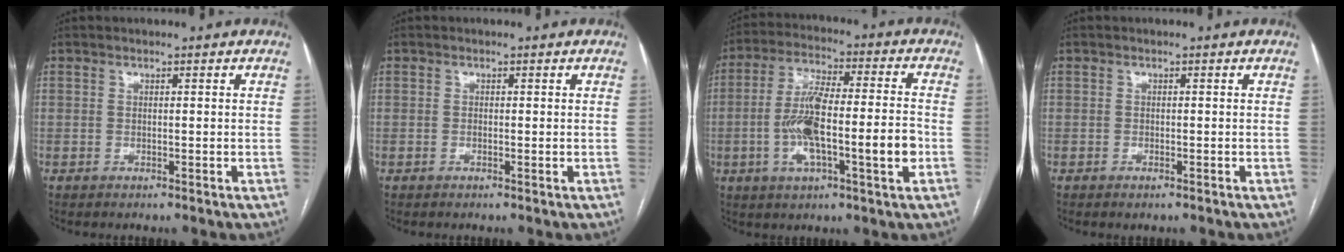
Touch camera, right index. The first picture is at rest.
{"total": 0.6, "force": [-0.2, 0.1, 0.5], "torque": [-0.010, 0.000, -0.003]}
{"total": 14.1, "force": [-3.1, 2.0, 13.6], "torque": [-0.248, 0.013, -0.053]}
{"total": 0.7, "force": [-0.5, 0.3, 0.4], "torque": [-0.009, -0.002, -0.004]}